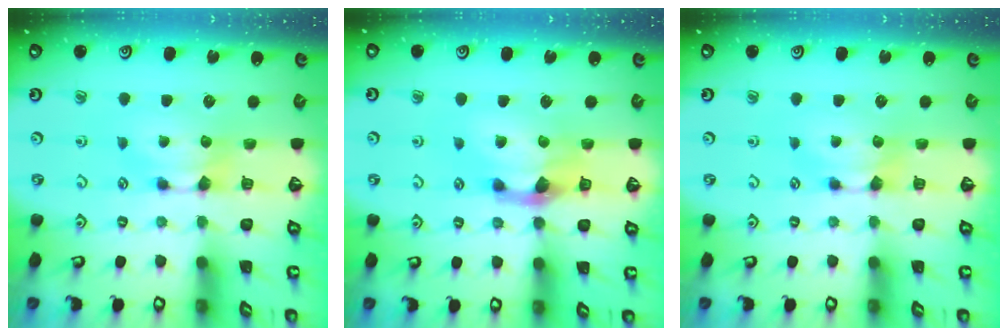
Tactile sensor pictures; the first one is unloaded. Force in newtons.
{"total": 4.7, "press": 4.2, "slide": 2.1}
{"total": 0.0}